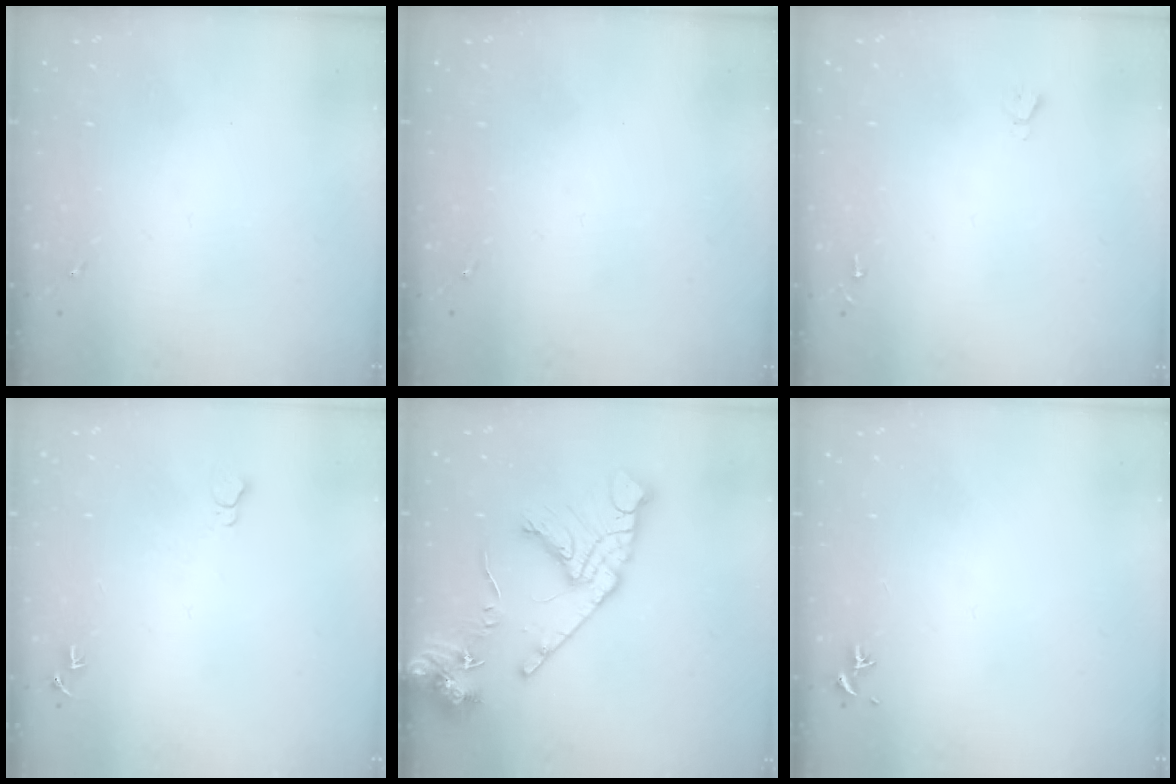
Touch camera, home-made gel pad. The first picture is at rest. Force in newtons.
{"total": 0.0}
{"total": 1.9, "press": 1.9, "slide": 0.2}
{"total": 5.7, "press": 5.7, "slide": 0.7}
{"total": 18.2, "press": 18.0, "slide": 2.5}
{"total": 0.8, "press": 0.7, "slide": 0.3}